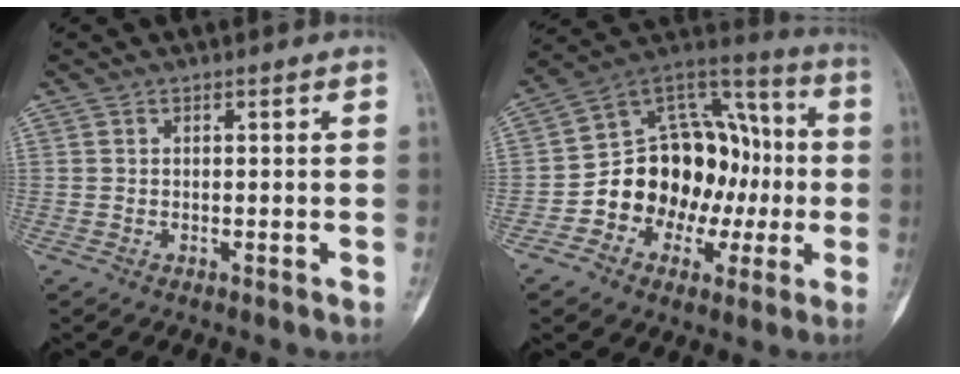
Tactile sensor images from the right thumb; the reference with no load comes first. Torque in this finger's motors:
{"motor_torque": [1.96, 2.20, 0.71, -0.82, 0.19]}